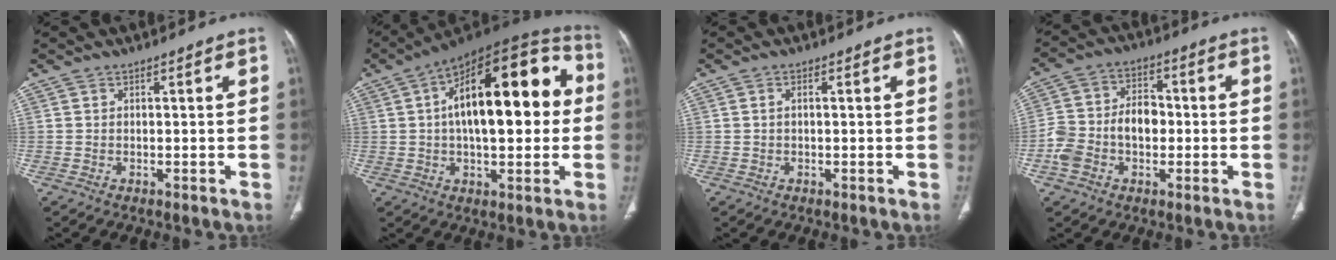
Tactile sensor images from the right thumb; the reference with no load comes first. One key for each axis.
{"total": 24.4, "fx": 2.7, "fy": 11.1, "fz": 21.5, "tx": -0.295, "ty": 0.038, "tz": 0.030}
{"total": 0.9, "fx": 0.1, "fy": 0.3, "fz": 0.9, "tx": -0.019, "ty": 0.006, "tz": 0.001}
{"total": 10.7, "fx": -2.0, "fy": 7.4, "fz": 7.5, "tx": -0.135, "ty": 0.036, "tz": -0.042}